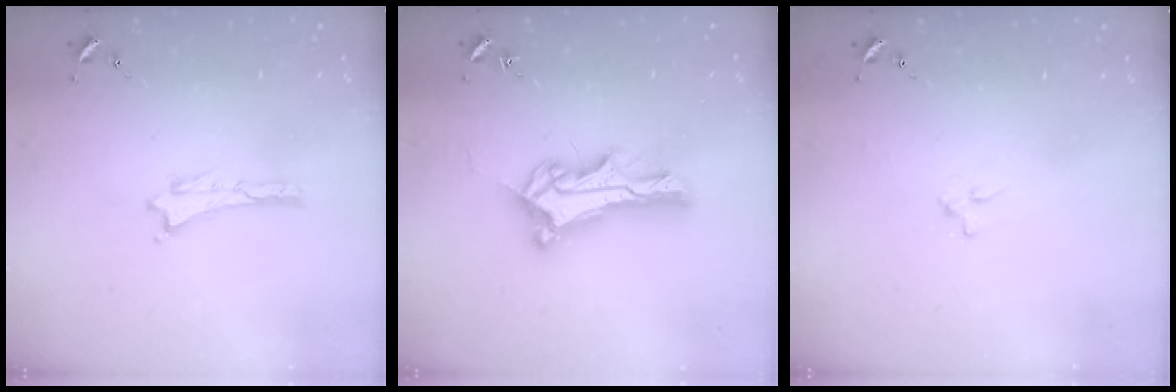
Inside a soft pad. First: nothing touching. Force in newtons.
{"total": 10.8, "press": 10.8, "slide": 0.8}
{"total": 2.3, "press": 2.3, "slide": 0.3}